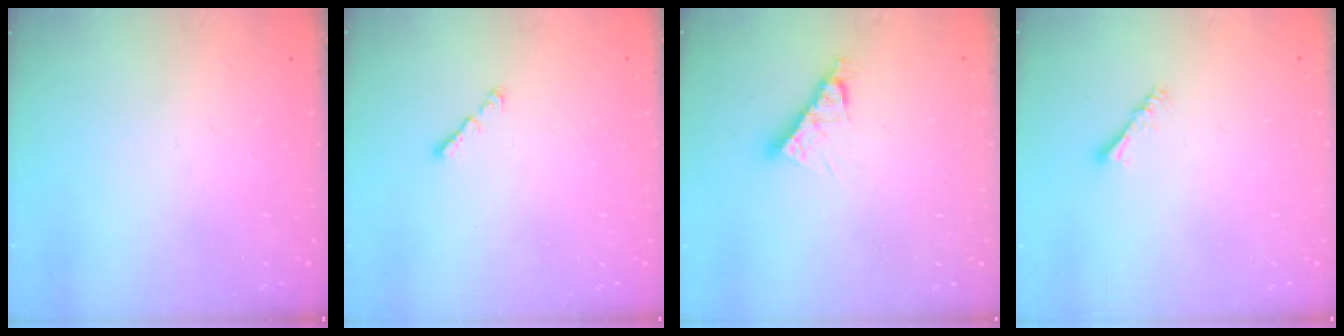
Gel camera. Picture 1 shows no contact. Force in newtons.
{"total": 1.0, "press": 0.9, "slide": 0.5}
{"total": 5.9, "press": 5.9, "slide": 0.5}
{"total": 3.2, "press": 3.2, "slide": 0.6}